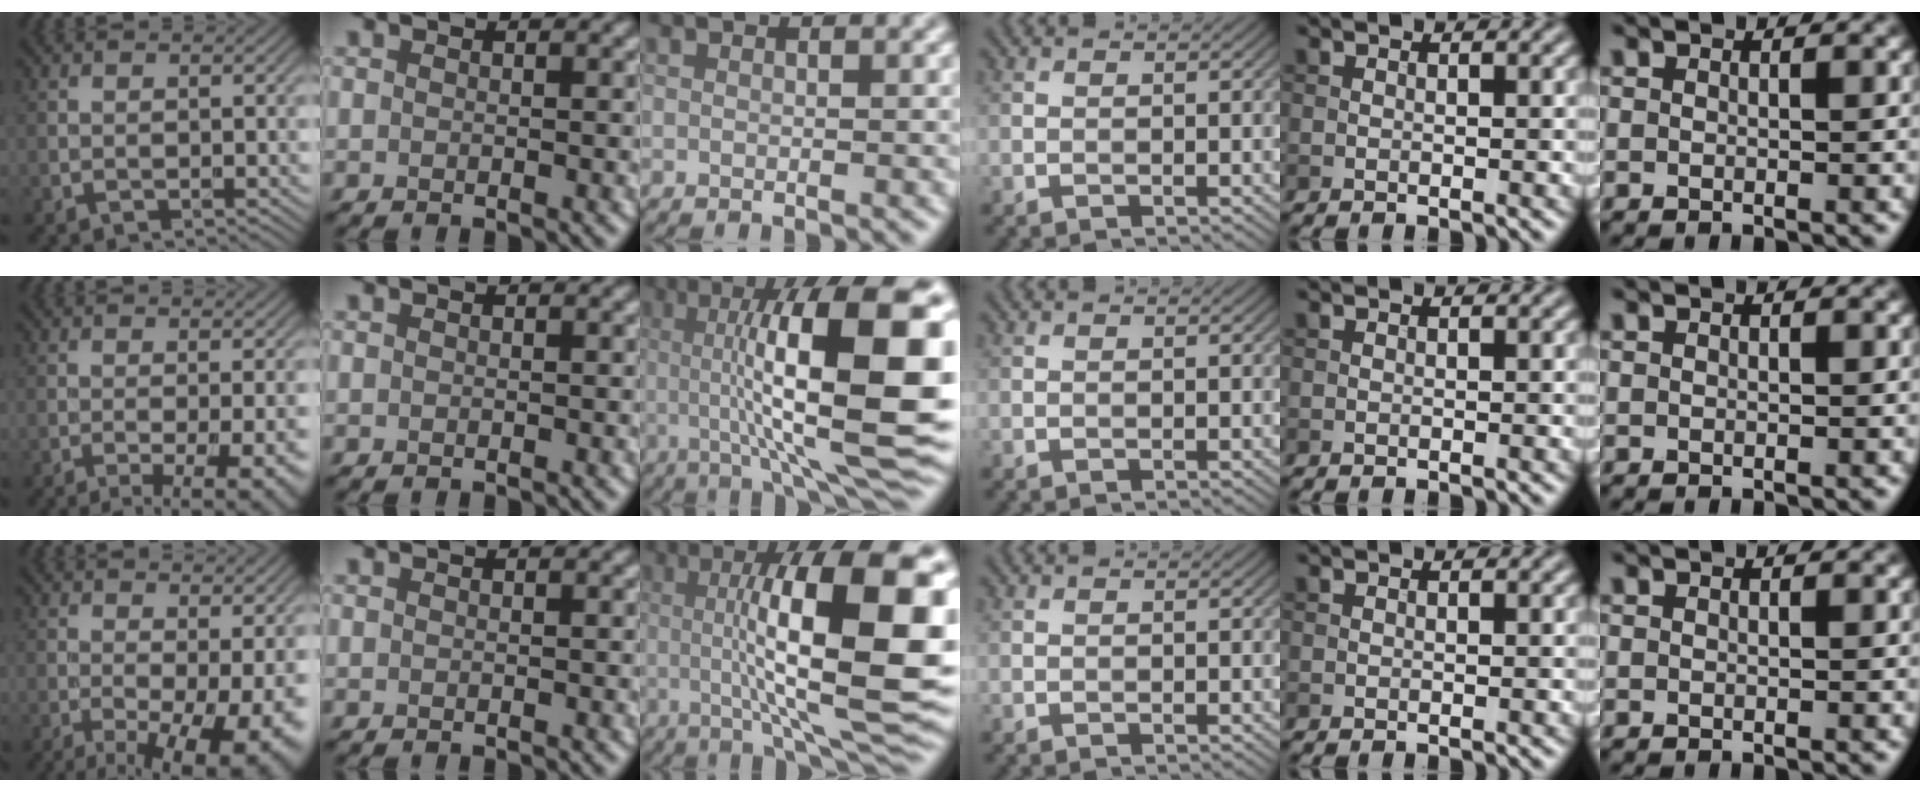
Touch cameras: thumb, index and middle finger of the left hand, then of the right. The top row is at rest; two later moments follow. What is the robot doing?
{"motion": "unscrew", "object": "dispenser bottle"}